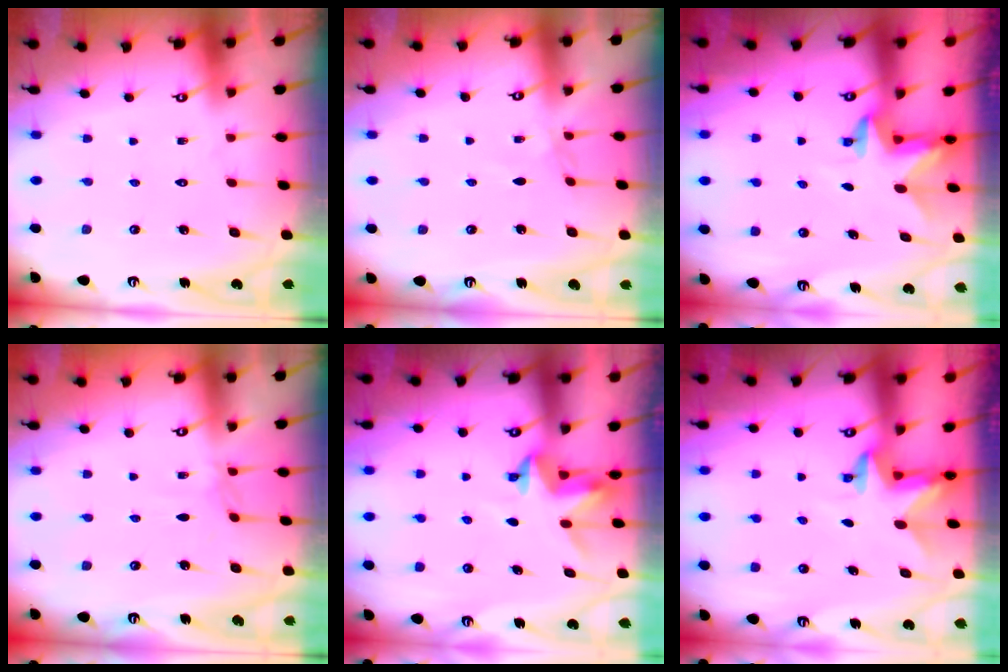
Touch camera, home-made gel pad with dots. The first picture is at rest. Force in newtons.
{"total": 2.5, "press": 2.5, "slide": 0.5}
{"total": 2.4, "press": 2.3, "slide": 0.4}
{"total": 2.3, "press": 2.3, "slide": 0.5}
{"total": 3.4, "press": 3.4, "slide": 0.2}
{"total": 2.4, "press": 2.3, "slide": 0.4}